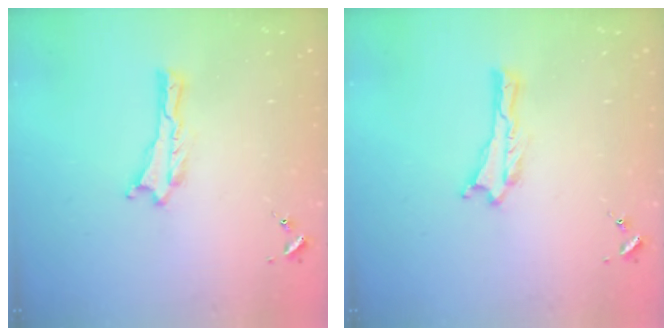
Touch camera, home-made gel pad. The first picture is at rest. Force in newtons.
{"total": 0.0}